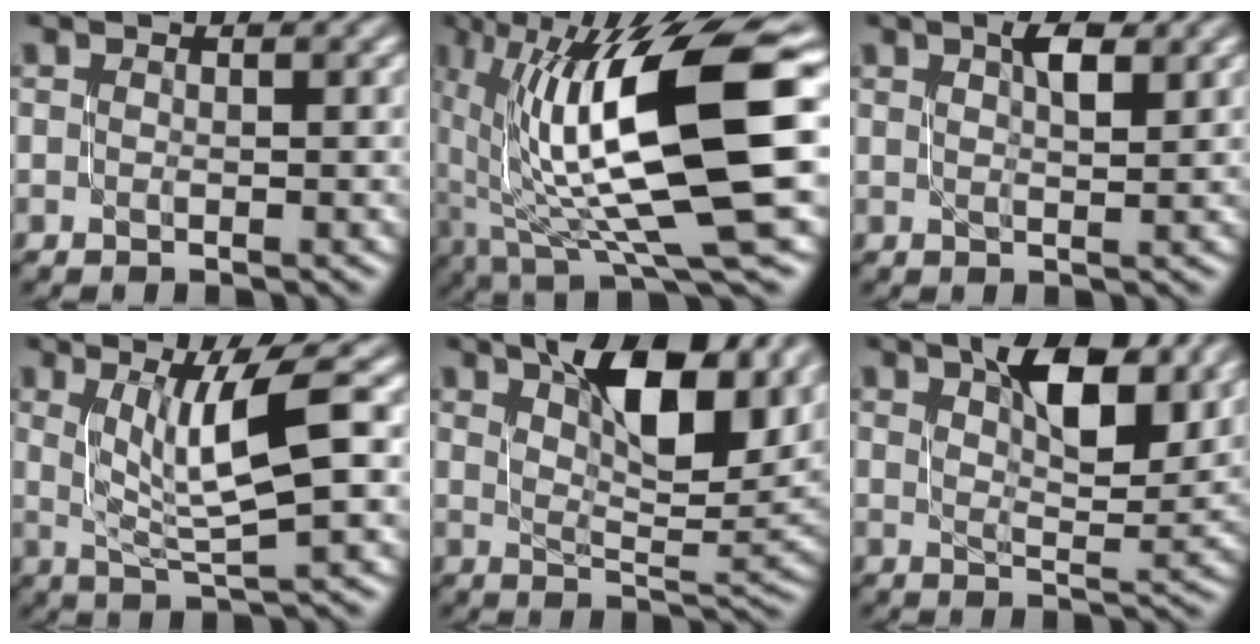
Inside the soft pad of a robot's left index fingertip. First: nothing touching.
{"total": 14.2, "force": [1.7, 4.0, 13.5], "torque": [-0.236, 0.002, 0.036]}
{"total": 2.6, "force": [1.3, 0.6, 2.1], "torque": [-0.030, 0.002, 0.019]}
{"total": 6.4, "force": [1.5, 1.3, 6.1], "torque": [-0.098, 0.002, 0.030]}
{"total": 11.1, "force": [6.0, 3.8, 8.5], "torque": [-0.123, 0.011, 0.101]}
{"total": 7.6, "force": [3.8, 2.8, 5.9], "torque": [-0.084, 0.003, 0.062]}